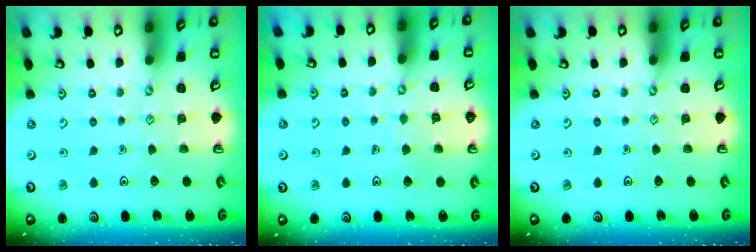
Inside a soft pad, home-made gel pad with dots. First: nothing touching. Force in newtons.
{"total": 3.9, "press": 3.9, "slide": 0.4}
{"total": 0.0}